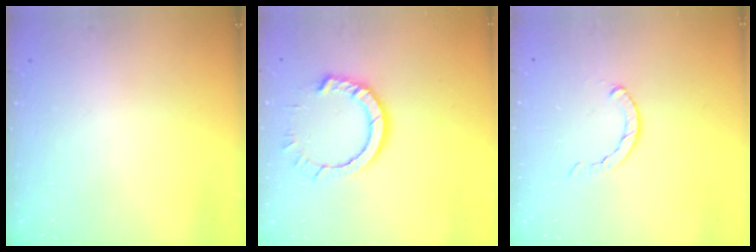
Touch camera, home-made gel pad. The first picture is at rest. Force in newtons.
{"total": 9.4, "press": 9.3, "slide": 0.9}
{"total": 0.5, "press": 0.5, "slide": 0.2}